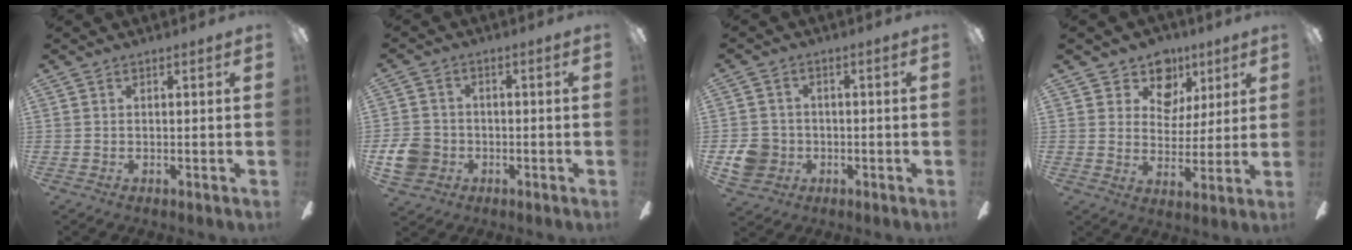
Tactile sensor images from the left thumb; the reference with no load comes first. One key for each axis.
{"total": 7.6, "fx": -2.0, "fy": 6.5, "fz": 3.4, "tx": -0.083, "ty": 0.018, "tz": -0.038}
{"total": 7.1, "fx": -1.6, "fy": 6.4, "fz": 2.4, "tx": -0.049, "ty": 0.014, "tz": -0.027}
{"total": 11.4, "fx": 6.7, "fy": 8.3, "fz": 3.9, "tx": -0.066, "ty": -0.034, "tz": 0.128}